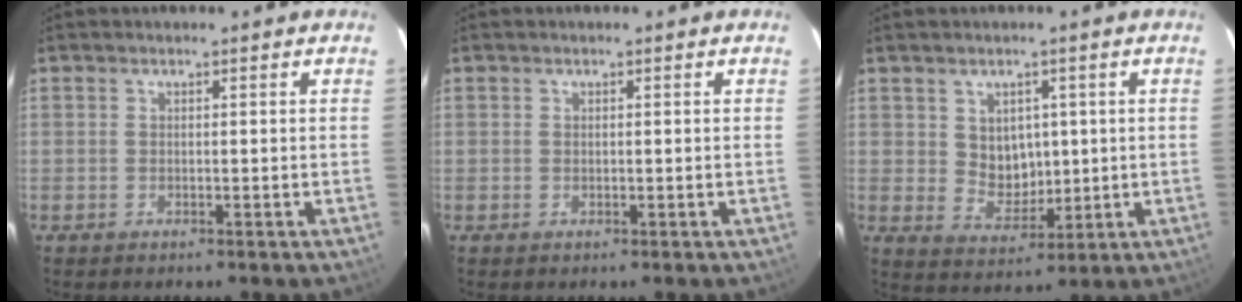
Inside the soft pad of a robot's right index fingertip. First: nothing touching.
{"total": 0.0}
{"total": 6.0, "force": [1.4, 5.1, 2.7], "torque": [-0.044, 0.001, 0.040]}